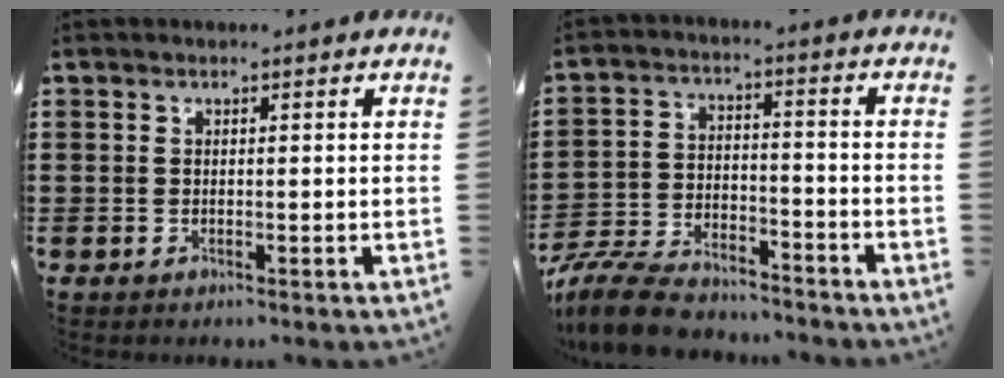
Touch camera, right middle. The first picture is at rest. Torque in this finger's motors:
{"motor_torque": [1.63, -0.51, 0.54, 0.18]}